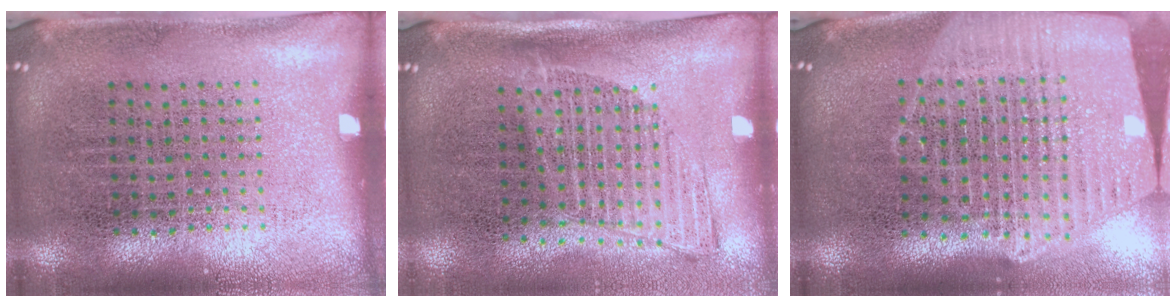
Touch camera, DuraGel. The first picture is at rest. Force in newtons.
{"total": 1.3, "press": 1.1, "slide": 0.7}
{"total": 2.4, "press": 2.2, "slide": 1.1}